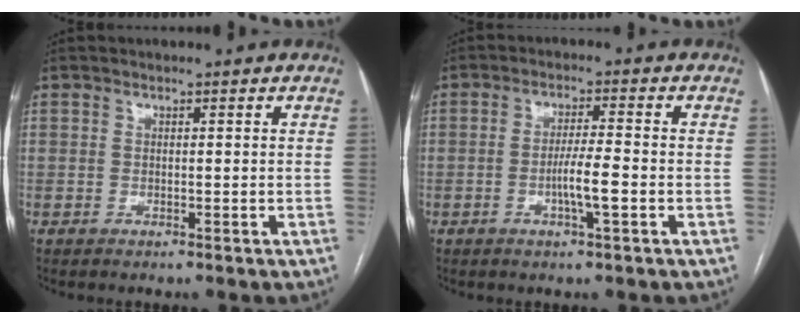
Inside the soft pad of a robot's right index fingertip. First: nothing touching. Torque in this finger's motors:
{"motor_torque": [1.10, 0.38, 0.35, 0.07]}